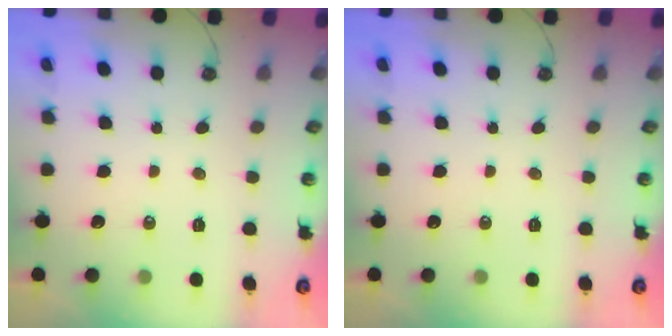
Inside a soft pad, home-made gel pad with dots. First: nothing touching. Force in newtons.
{"total": 0.0}